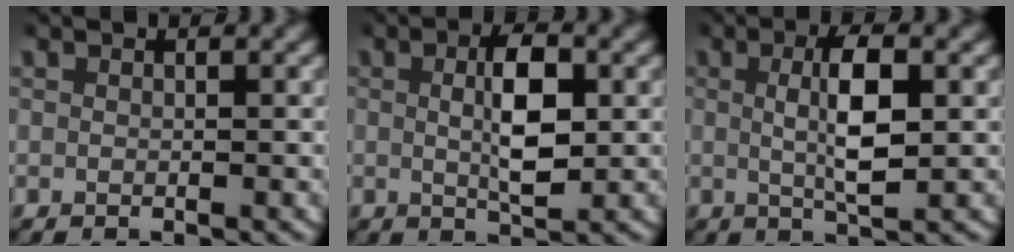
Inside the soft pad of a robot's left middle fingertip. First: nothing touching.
{"total": 4.4, "force": [0.4, 1.5, 4.1], "torque": [-0.067, -0.007, 0.010]}
{"total": 4.3, "force": [0.6, 1.0, 4.2], "torque": [-0.069, -0.003, 0.011]}